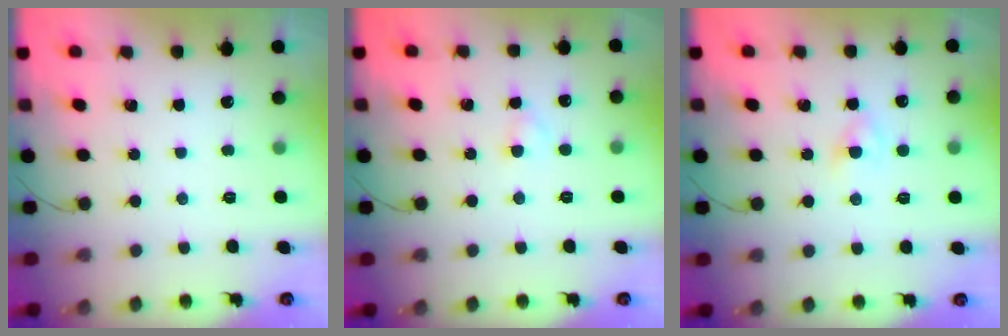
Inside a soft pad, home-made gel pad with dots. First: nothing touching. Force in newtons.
{"total": 1.8, "press": 1.6, "slide": 0.9}
{"total": 1.9, "press": 1.7, "slide": 0.8}